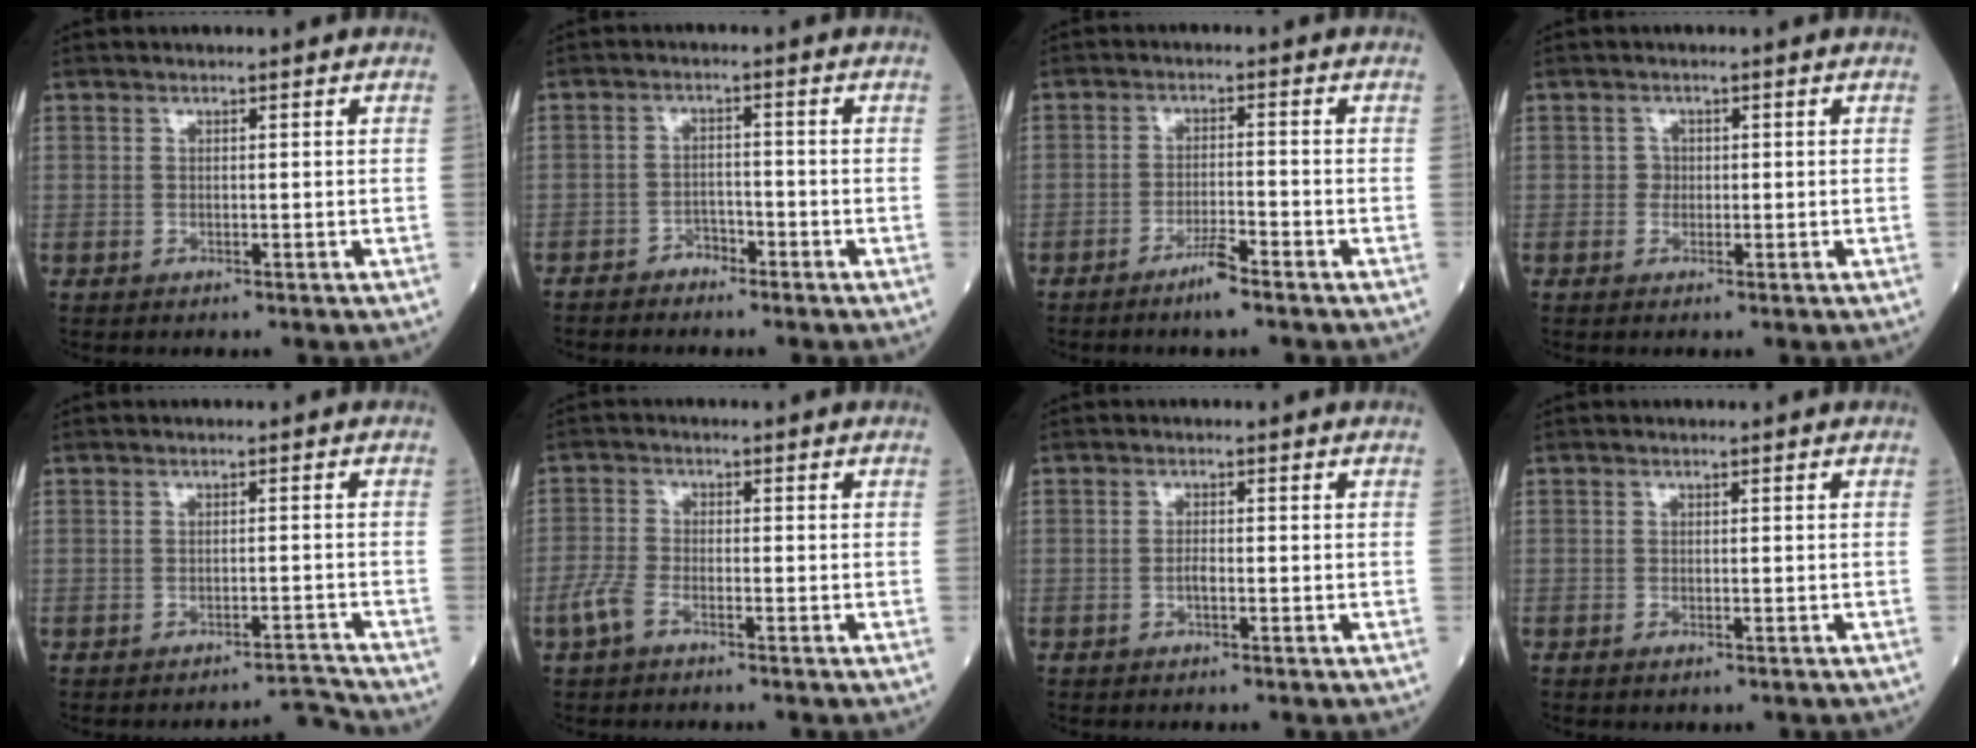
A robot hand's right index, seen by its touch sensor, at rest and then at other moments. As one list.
[{"total": 2.8, "force": [-2.4, 1.2, 0.8], "torque": [-0.011, 0.005, -0.041]}, {"total": 3.7, "force": [-2.8, 0.0, 2.4], "torque": [-0.047, -0.003, -0.050]}, {"total": 0.9, "force": [0.0, 0.9, 0.1], "torque": [0.002, 0.004, 0.001]}, {"total": 2.7, "force": [-2.5, -0.9, -0.6], "torque": [0.015, 0.003, -0.033]}, {"total": 3.6, "force": [-2.3, 1.4, 2.4], "torque": [-0.064, 0.000, -0.051]}, {"total": 1.1, "force": [-0.5, 0.3, 1.0], "torque": [-0.018, 0.002, -0.009]}, {"total": 0.8, "force": [-0.5, 0.3, 0.6], "torque": [-0.011, -0.001, -0.004]}]